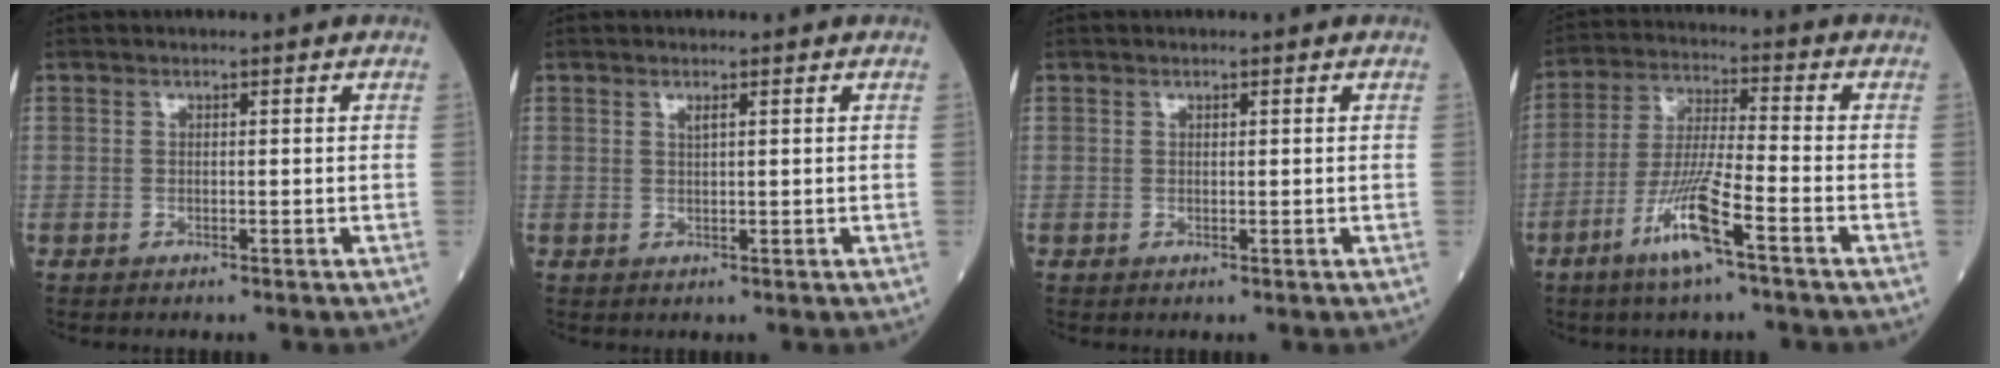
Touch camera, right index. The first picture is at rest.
{"total": 0.8, "force": [0.5, -0.1, 0.7], "torque": [-0.015, -0.002, 0.009]}
{"total": 0.0}
{"total": 11.3, "force": [-6.1, -0.1, 9.6], "torque": [-0.197, -0.014, -0.121]}